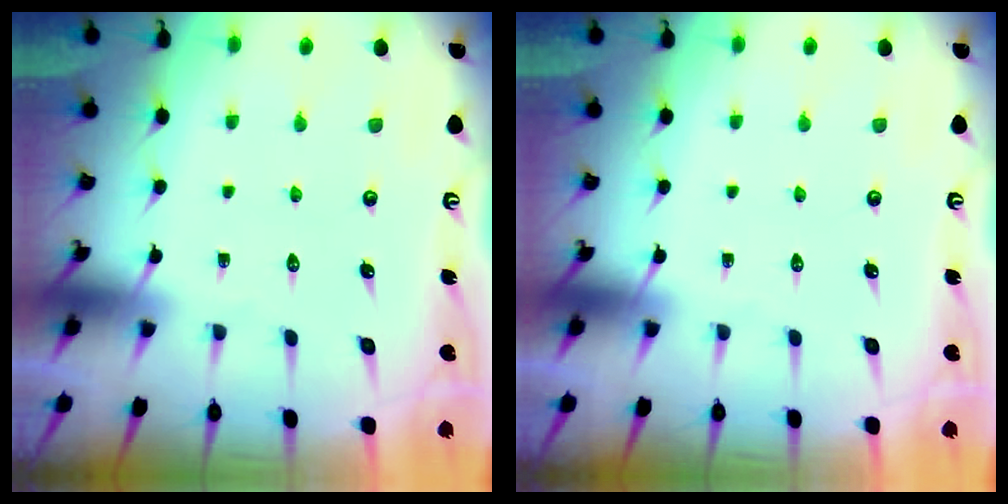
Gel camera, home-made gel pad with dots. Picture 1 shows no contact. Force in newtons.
{"total": 0.0}